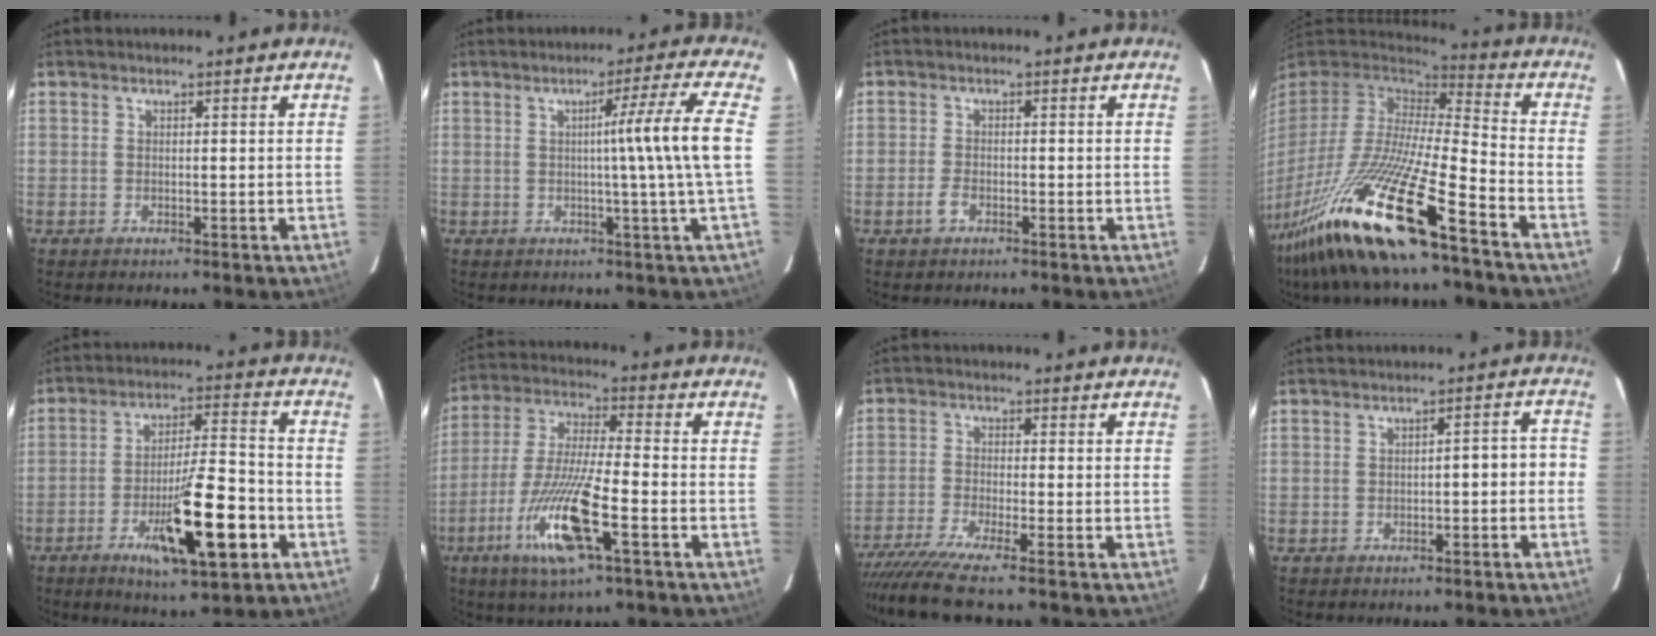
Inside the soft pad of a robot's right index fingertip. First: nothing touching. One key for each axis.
{"total": 8.3, "fx": 0.3, "fy": -3.0, "fz": 7.7, "tx": -0.109, "ty": -0.003, "tz": 0.011}
{"total": 0.8, "fx": -0.5, "fy": 0.4, "fz": 0.5, "tx": -0.011, "ty": 0.001, "tz": -0.008}
{"total": 25.2, "fx": -16.1, "fy": 2.4, "fz": 19.2, "tx": -0.380, "ty": -0.068, "tz": -0.300}
{"total": 14.6, "fx": -5.8, "fy": 2.2, "fz": 13.2, "tx": -0.220, "ty": -0.008, "tz": -0.088}
{"total": 14.3, "fx": -5.9, "fy": 1.2, "fz": 12.9, "tx": -0.264, "ty": -0.022, "tz": -0.108}
{"total": 9.1, "fx": -7.6, "fy": -1.3, "fz": 4.9, "tx": -0.076, "ty": -0.023, "tz": -0.127}
{"total": 3.3, "fx": -1.0, "fy": 1.1, "fz": 3.0, "tx": -0.036, "ty": 0.025, "tz": -0.012}